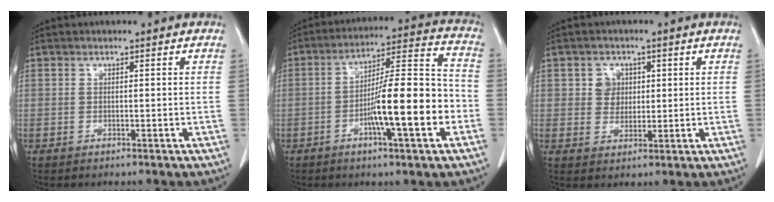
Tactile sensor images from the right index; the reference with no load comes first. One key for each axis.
{"total": 15.6, "fx": -4.5, "fy": 1.9, "fz": 14.8, "tx": -0.236, "ty": 0.014, "tz": -0.069}
{"total": 4.1, "fx": 1.0, "fy": 3.6, "fz": 1.6, "tx": -0.024, "ty": 0.013, "tz": 0.021}